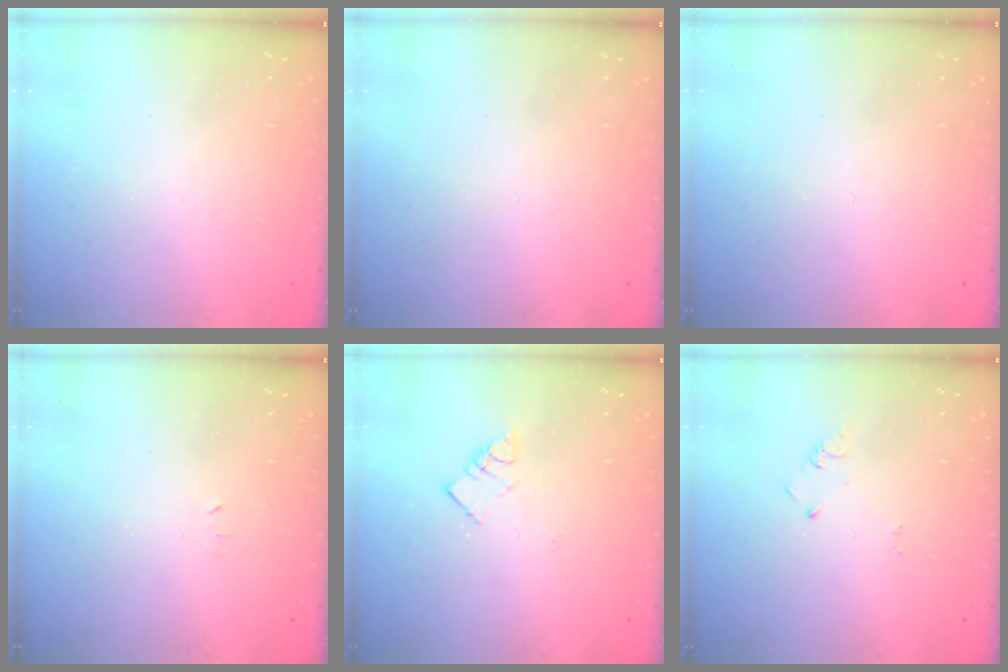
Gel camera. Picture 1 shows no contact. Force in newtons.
{"total": 1.6, "press": 1.6, "slide": 0.1}
{"total": 1.6, "press": 1.6, "slide": 0.1}
{"total": 2.4, "press": 2.4, "slide": 0.4}
{"total": 5.4, "press": 5.4, "slide": 0.1}
{"total": 2.9, "press": 2.9, "slide": 0.3}